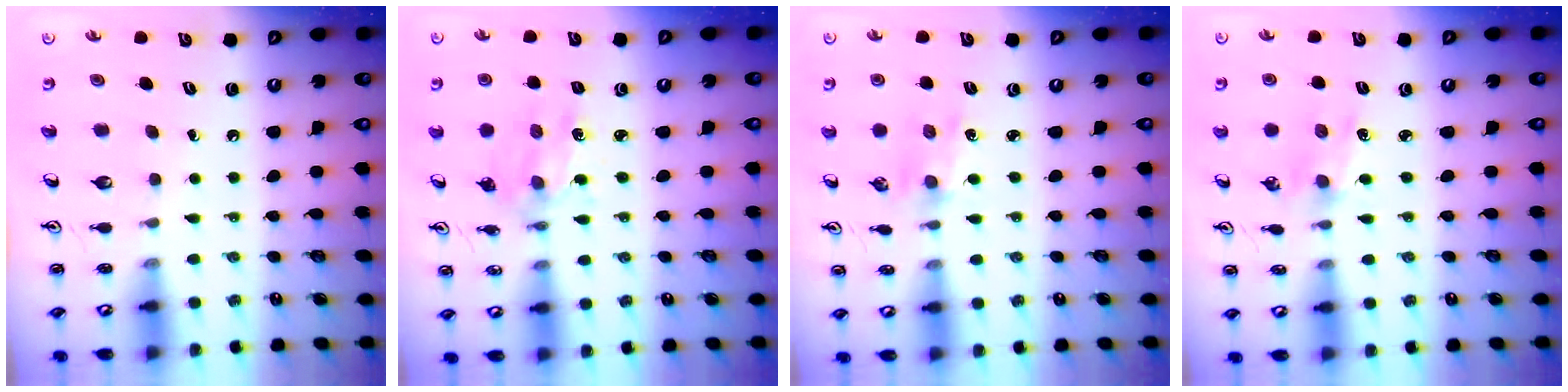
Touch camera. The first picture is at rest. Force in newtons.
{"total": 1.8, "press": 1.8, "slide": 0.3}
{"total": 1.2, "press": 1.2, "slide": 0.2}
{"total": 1.8, "press": 1.8, "slide": 0.4}